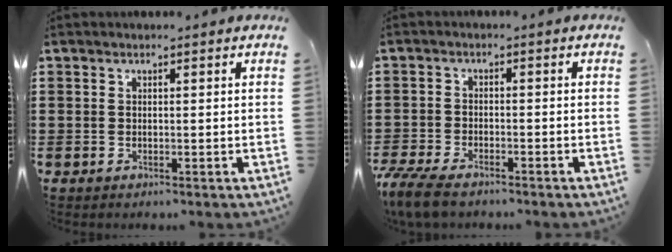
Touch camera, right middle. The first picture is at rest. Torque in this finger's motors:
{"motor_torque": [2.14, 0.00, 0.96, 0.21]}